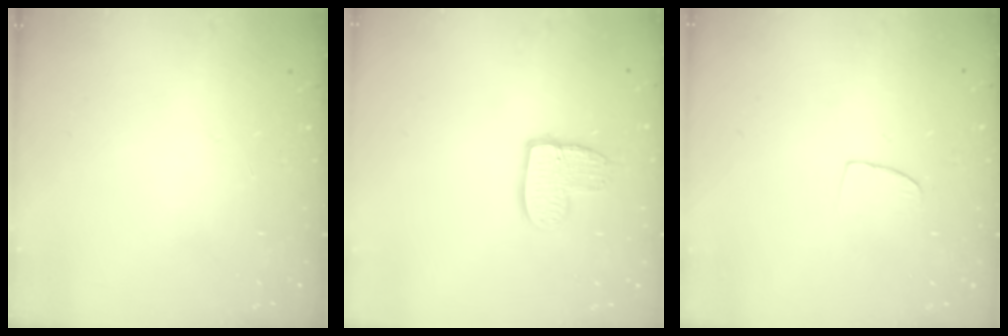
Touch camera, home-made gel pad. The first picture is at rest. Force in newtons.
{"total": 9.2, "press": 9.2, "slide": 0.2}
{"total": 5.8, "press": 5.8, "slide": 0.4}